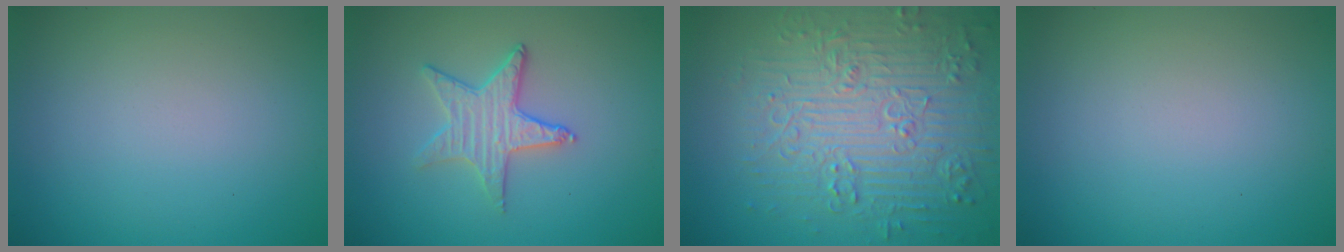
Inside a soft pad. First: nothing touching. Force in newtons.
{"total": 2.8, "press": 2.7, "slide": 0.7}
{"total": 8.3, "press": 6.5, "slide": 5.3}
{"total": 0.0}